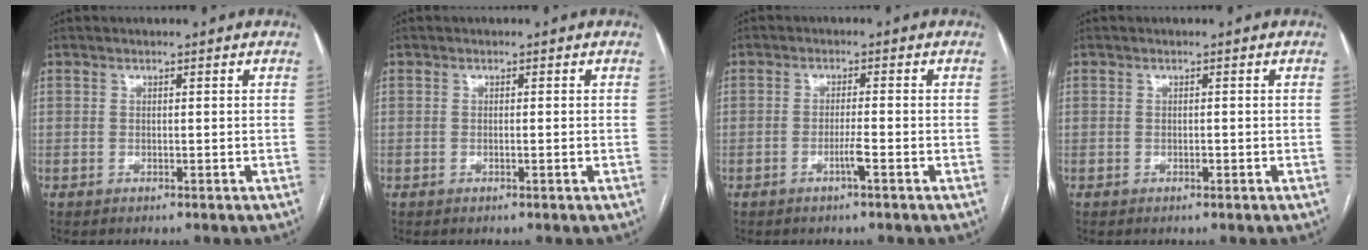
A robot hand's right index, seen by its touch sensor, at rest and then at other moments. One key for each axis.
{"total": 0.7, "fx": -0.2, "fy": -0.1, "fz": 0.7, "tx": -0.013, "ty": 0.000, "tz": 0.000}
{"total": 2.5, "fx": -1.2, "fy": -0.4, "fz": 2.1, "tx": -0.042, "ty": -0.003, "tz": -0.023}
{"total": 0.6, "fx": -0.3, "fy": 0.1, "fz": 0.5, "tx": -0.013, "ty": 0.000, "tz": -0.002}